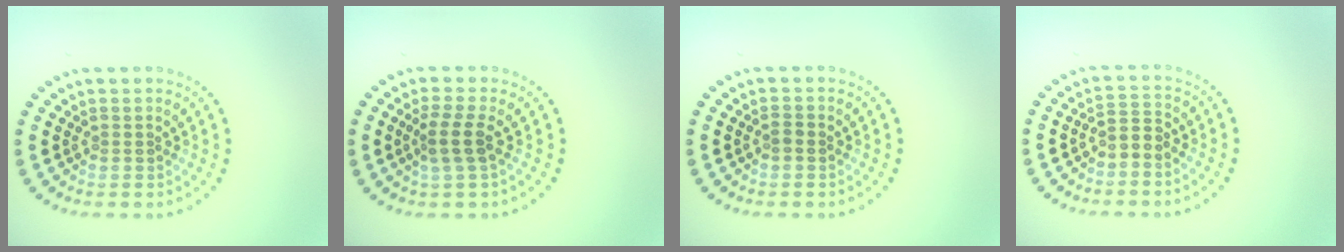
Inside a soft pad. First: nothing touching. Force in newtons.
{"total": 2.4, "press": 1.9, "slide": 1.5}
{"total": 0.8, "press": 0.8, "slide": 0.2}
{"total": 1.9, "press": 1.3, "slide": 1.3}